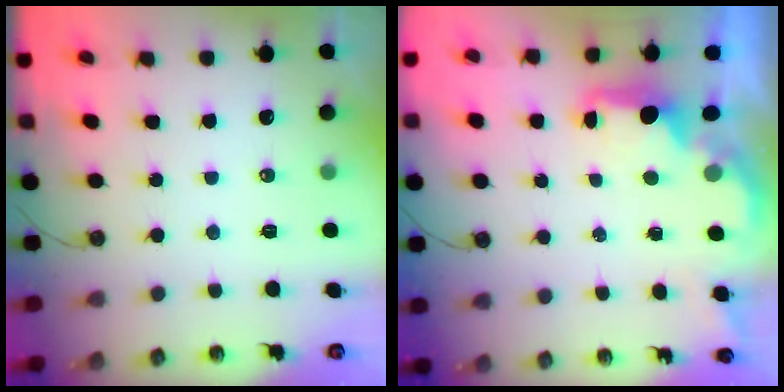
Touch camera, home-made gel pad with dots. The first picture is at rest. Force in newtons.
{"total": 2.2, "press": 2.0, "slide": 0.8}